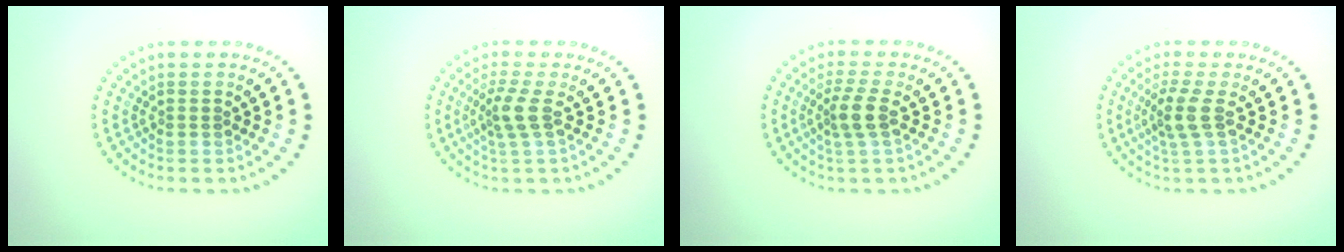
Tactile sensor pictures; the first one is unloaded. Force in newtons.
{"total": 2.4, "press": 1.9, "slide": 1.6}
{"total": 2.5, "press": 2.0, "slide": 1.6}
{"total": 2.6, "press": 2.0, "slide": 1.6}